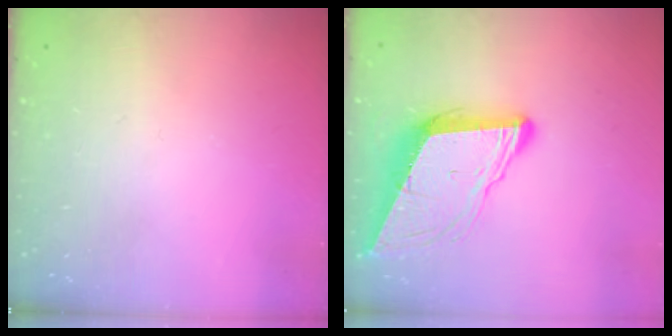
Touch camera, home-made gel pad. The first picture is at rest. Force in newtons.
{"total": 10.5, "press": 9.9, "slide": 3.6}